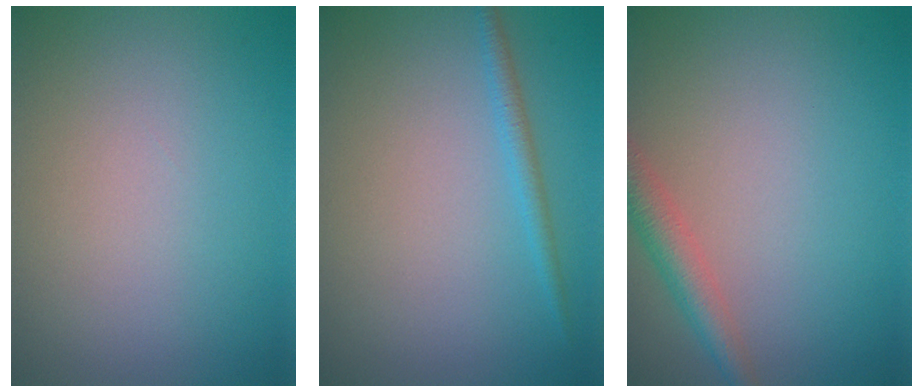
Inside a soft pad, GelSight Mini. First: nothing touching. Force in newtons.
{"total": 1.5, "press": 1.5, "slide": 0.1}
{"total": 2.8, "press": 2.8, "slide": 0.1}